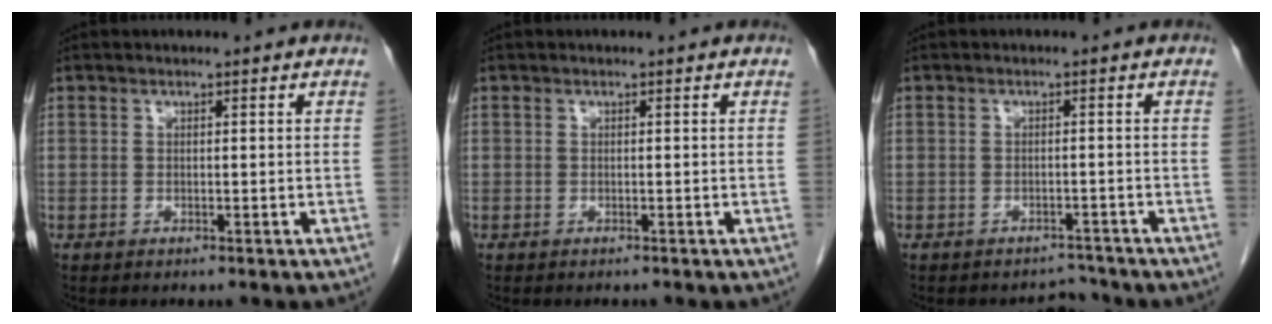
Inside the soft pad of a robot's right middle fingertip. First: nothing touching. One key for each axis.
{"total": 0.0}
{"total": 2.3, "fx": -2.1, "fy": 0.6, "fz": -0.7, "tx": 0.015, "ty": -0.001, "tz": -0.028}